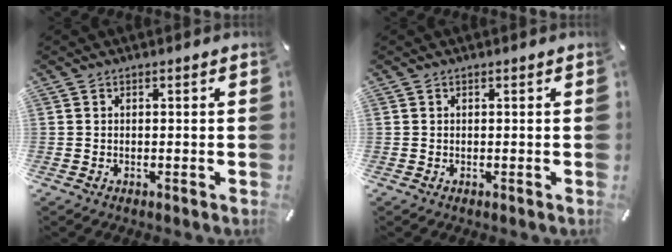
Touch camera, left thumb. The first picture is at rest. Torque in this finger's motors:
{"motor_torque": [0.00, 0.00, -0.01, 0.01, 0.00]}